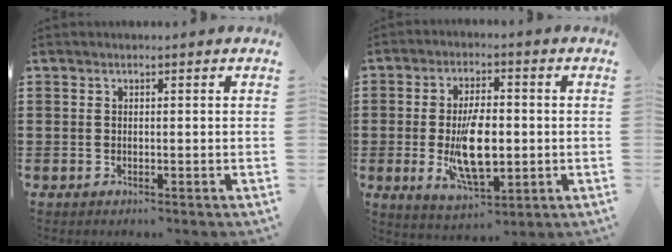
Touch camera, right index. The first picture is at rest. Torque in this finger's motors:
{"motor_torque": [2.14, 0.00, 1.05, 0.21]}